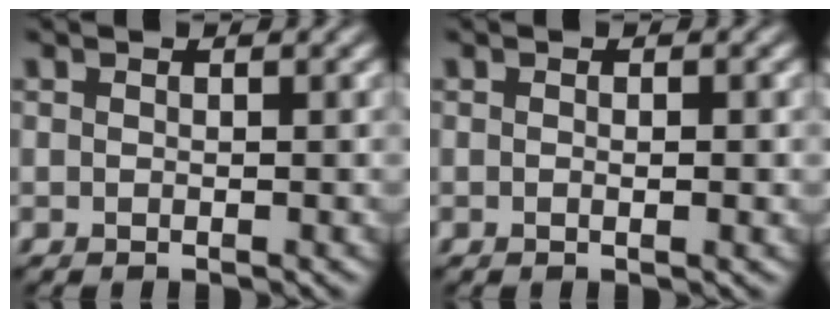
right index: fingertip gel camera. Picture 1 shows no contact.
{"total": 1.0, "force": [0.0, 0.2, 1.0], "torque": [-0.016, -0.003, -0.001]}